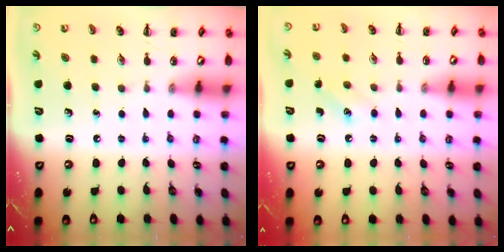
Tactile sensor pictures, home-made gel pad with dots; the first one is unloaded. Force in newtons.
{"total": 6.7, "press": 6.5, "slide": 1.7}